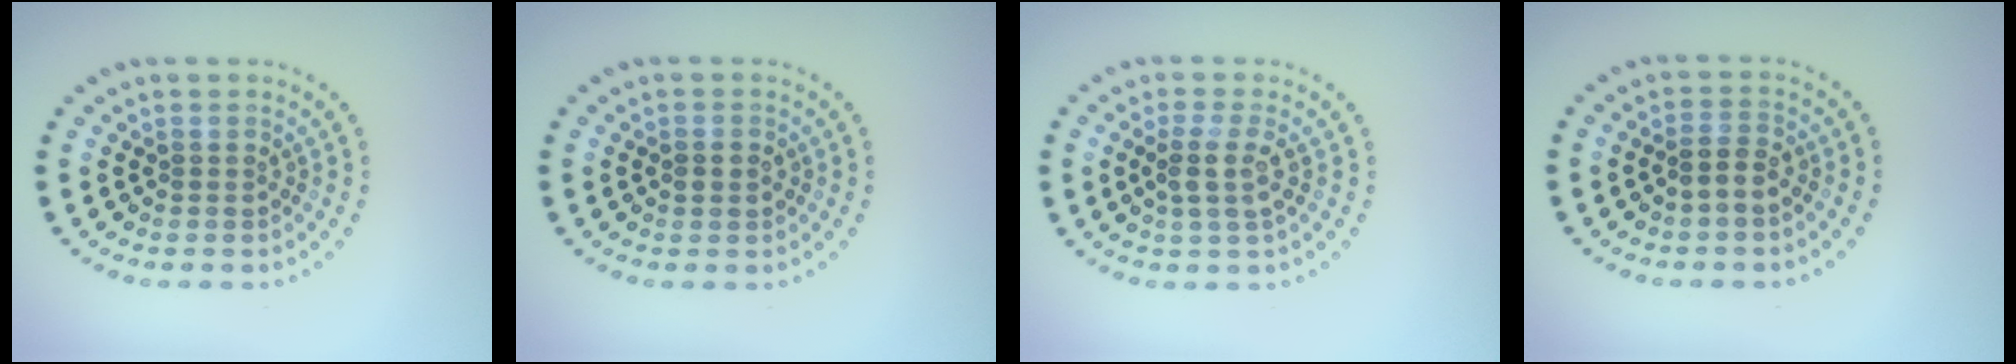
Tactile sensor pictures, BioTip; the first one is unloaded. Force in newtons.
{"total": 1.5, "press": 1.5, "slide": 0.1}
{"total": 2.3, "press": 2.0, "slide": 1.2}
{"total": 1.8, "press": 1.7, "slide": 0.6}